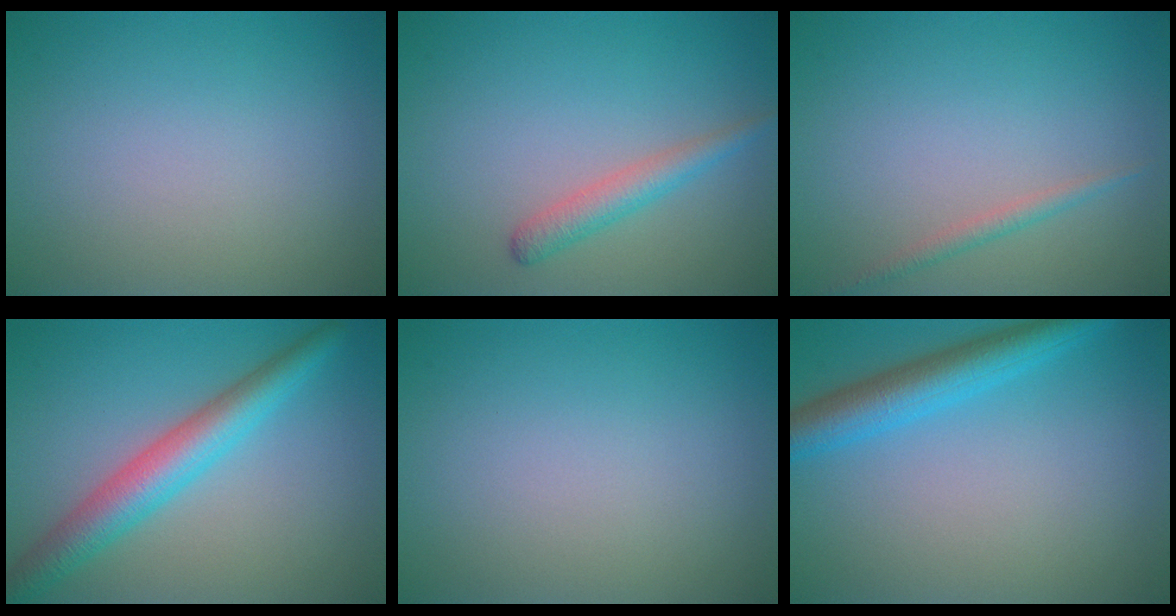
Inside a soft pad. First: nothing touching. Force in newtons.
{"total": 2.3, "press": 2.3, "slide": 0.0}
{"total": 1.2, "press": 1.1, "slide": 0.1}
{"total": 5.1, "press": 5.1, "slide": 0.2}
{"total": 0.0}
{"total": 4.7, "press": 4.7, "slide": 0.4}